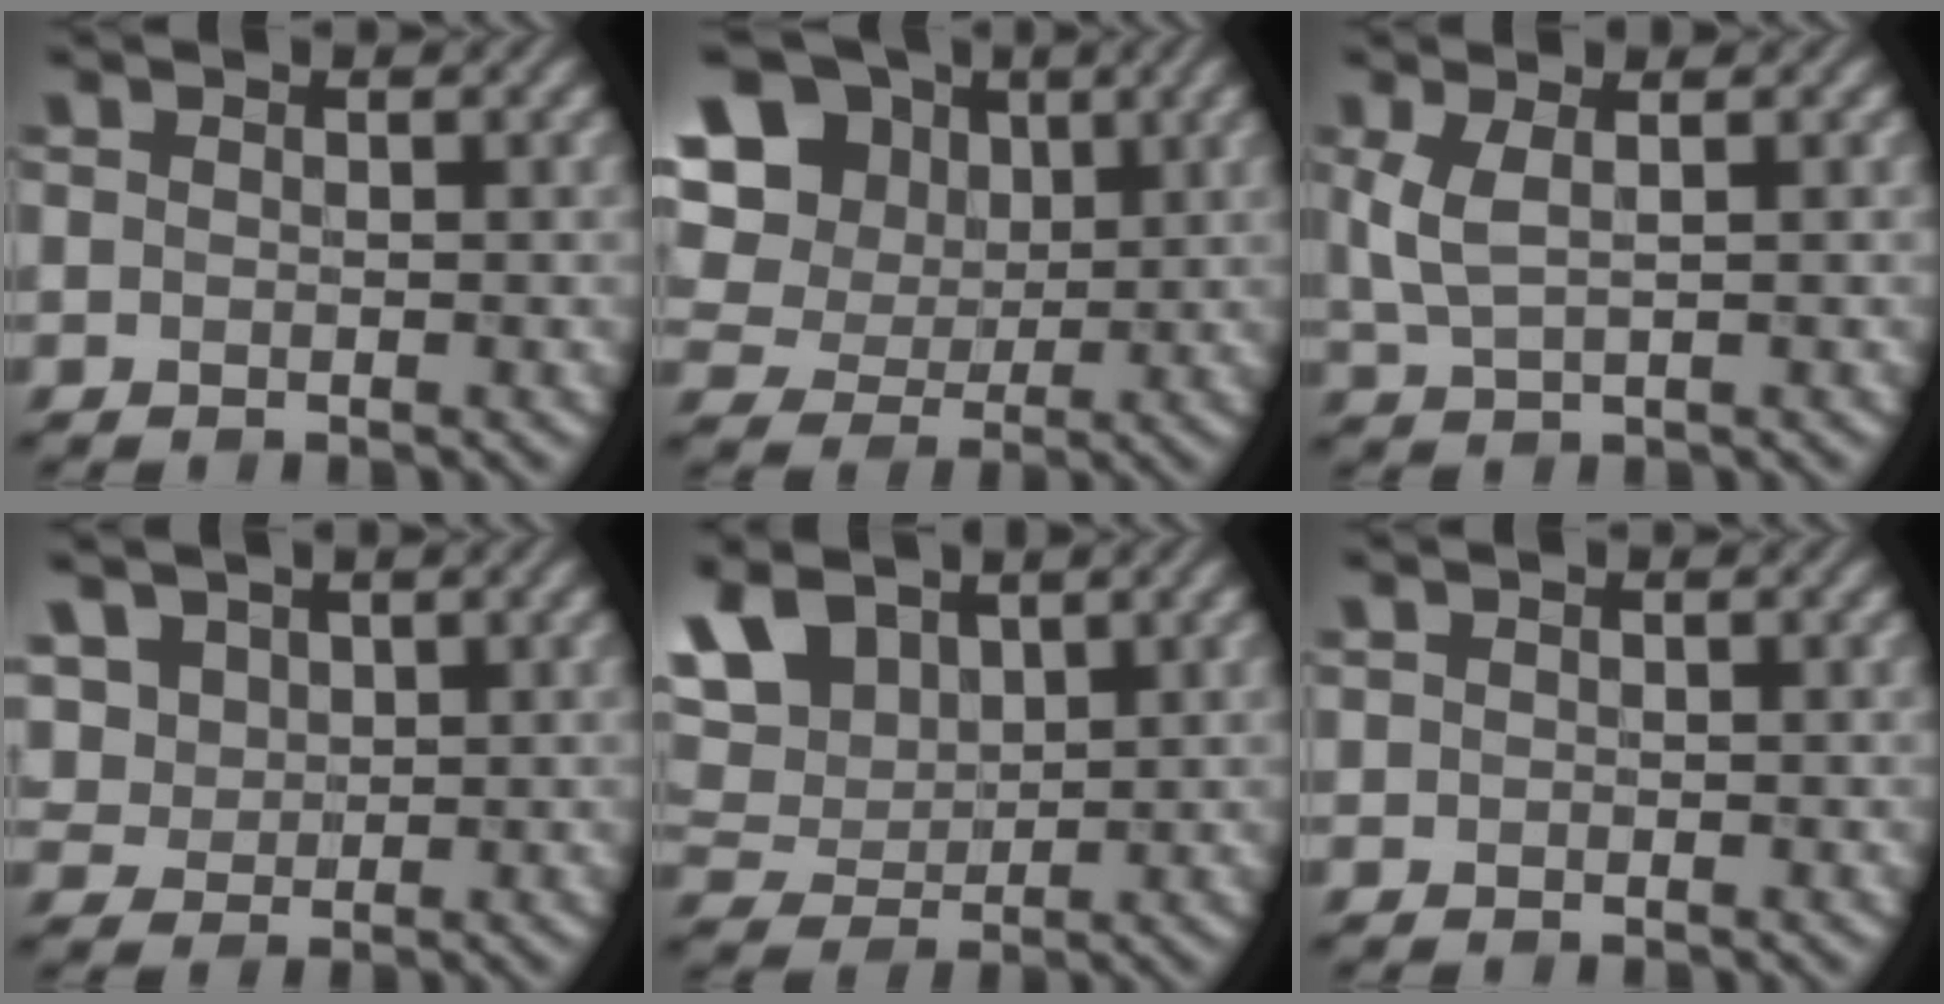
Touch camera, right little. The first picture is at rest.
{"total": 14.1, "force": [5.5, 10.9, 7.0], "torque": [-0.148, 0.032, 0.101]}
{"total": 2.4, "force": [0.5, 0.7, 2.3], "torque": [-0.046, -0.001, 0.015]}
{"total": 4.9, "force": [2.7, 3.5, 2.3], "torque": [-0.088, 0.014, 0.065]}
{"total": 6.5, "force": [3.6, 3.7, 3.9], "torque": [-0.102, 0.015, 0.072]}
{"total": 0.0}